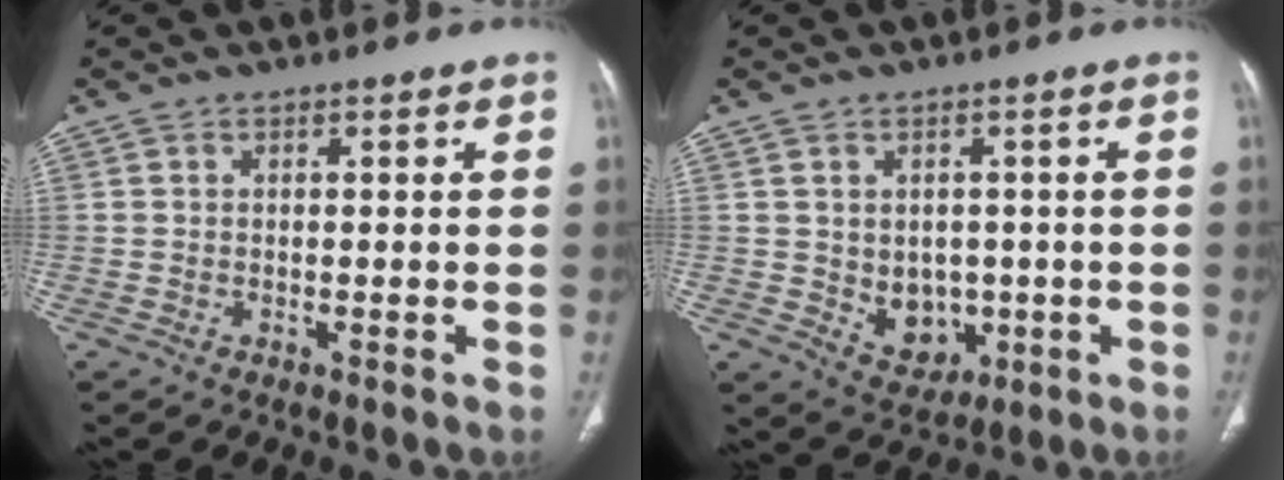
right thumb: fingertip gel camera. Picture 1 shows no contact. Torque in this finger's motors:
{"motor_torque": [-0.39, 0.43, -0.21, 0.19, 0.08]}